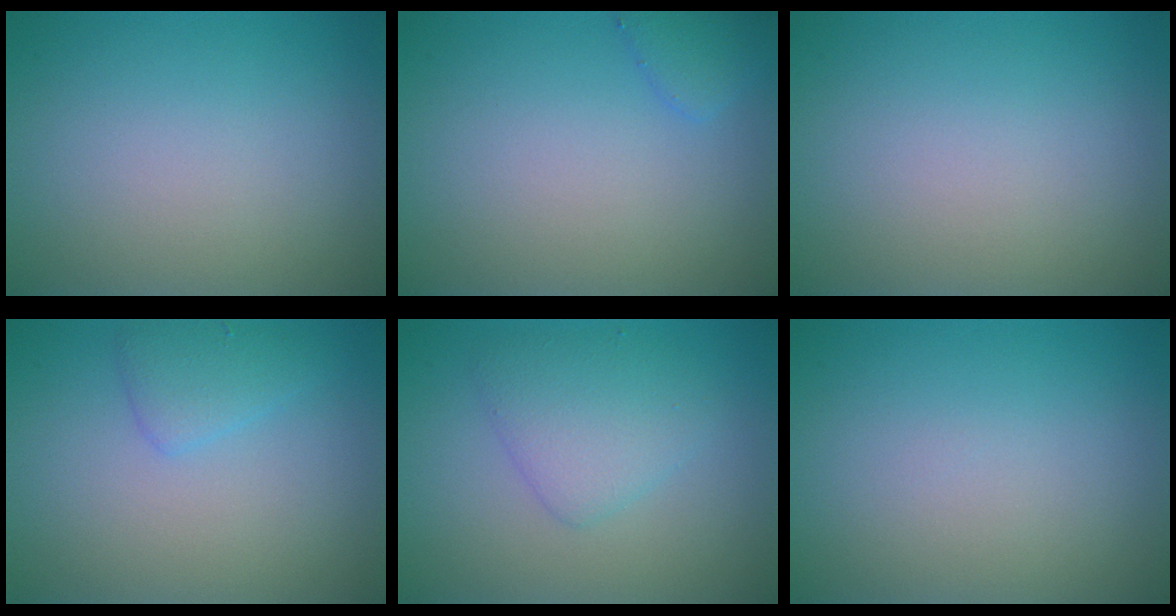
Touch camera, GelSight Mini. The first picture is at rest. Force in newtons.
{"total": 1.5, "press": 1.5, "slide": 0.1}
{"total": 0.0}
{"total": 1.8, "press": 1.8, "slide": 0.2}
{"total": 3.1, "press": 3.1, "slide": 0.1}
{"total": 0.0}